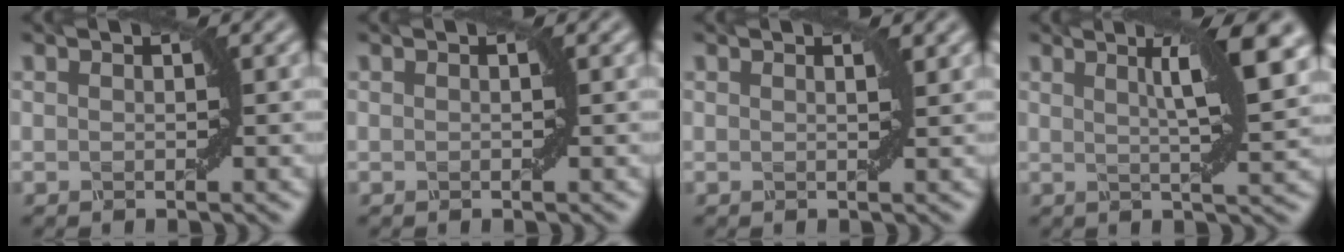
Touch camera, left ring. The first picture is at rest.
{"total": 0.0}
{"total": 0.7, "force": [0.6, 0.1, 0.4], "torque": [-0.006, 0.000, 0.006]}
{"total": 6.6, "force": [2.4, 1.3, 6.0], "torque": [-0.074, 0.007, 0.039]}